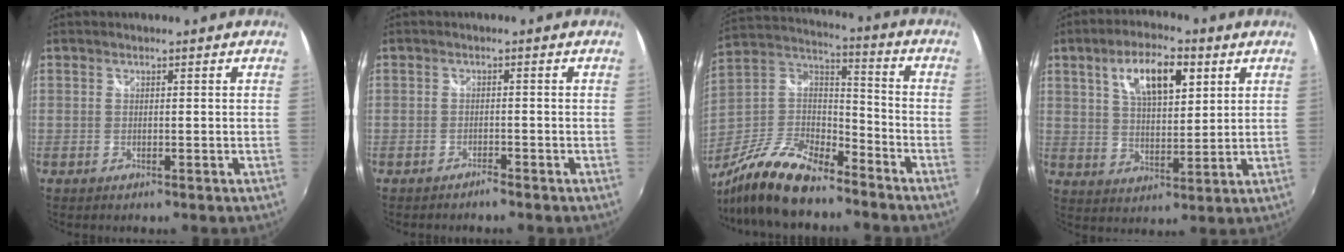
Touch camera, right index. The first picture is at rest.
{"total": 1.4, "force": [-1.4, 0.1, 0.2], "torque": [-0.010, -0.004, -0.027]}
{"total": 18.3, "force": [-13.8, 6.1, 10.3], "torque": [-0.230, -0.012, -0.260]}
{"total": 11.3, "force": [5.1, 4.6, 8.9], "torque": [-0.155, 0.019, 0.090]}